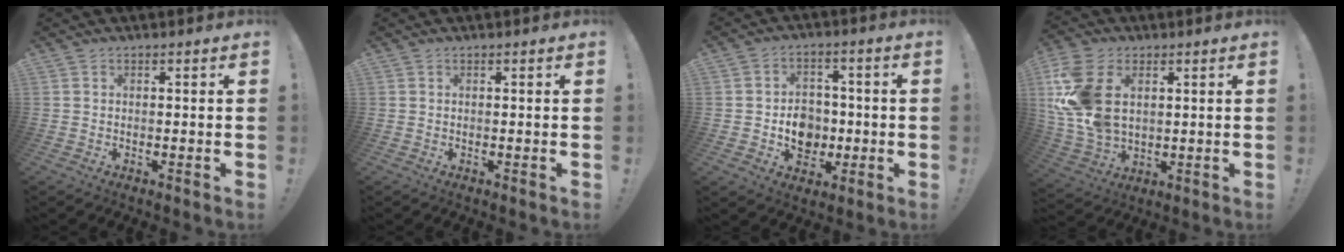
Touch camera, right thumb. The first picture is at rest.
{"total": 0.0}
{"total": 9.3, "force": [-1.6, 8.0, 4.4], "torque": [-0.051, 0.006, -0.023]}
{"total": 17.4, "force": [4.3, 11.5, 12.3], "torque": [-0.259, -0.011, 0.082]}